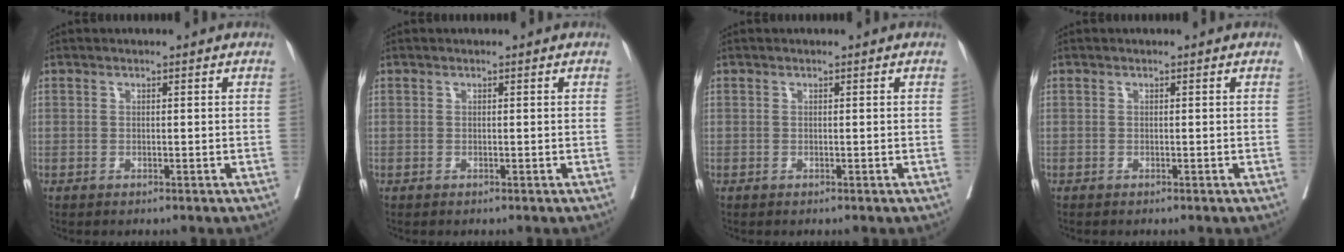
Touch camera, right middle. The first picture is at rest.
{"total": 0.0}
{"total": 0.0}
{"total": 0.0}